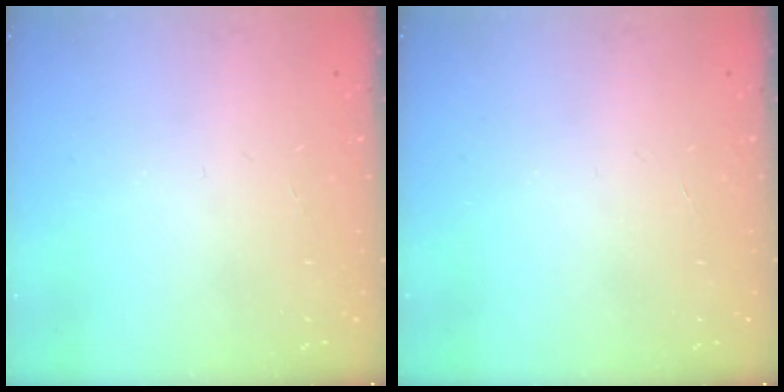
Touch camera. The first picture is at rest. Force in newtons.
{"total": 0.0}